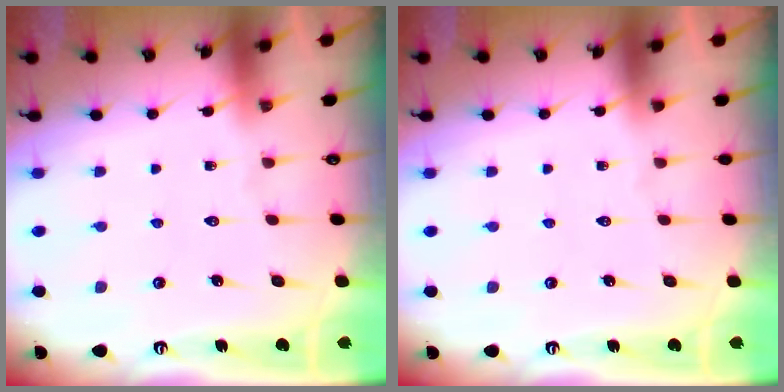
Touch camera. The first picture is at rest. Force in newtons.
{"total": 0.0}